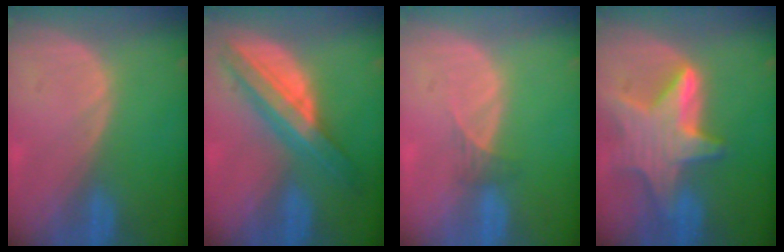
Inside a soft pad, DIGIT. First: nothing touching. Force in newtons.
{"total": 8.6, "press": 8.5, "slide": 0.4}
{"total": 1.6, "press": 1.3, "slide": 0.9}
{"total": 9.5, "press": 9.5, "slide": 0.6}